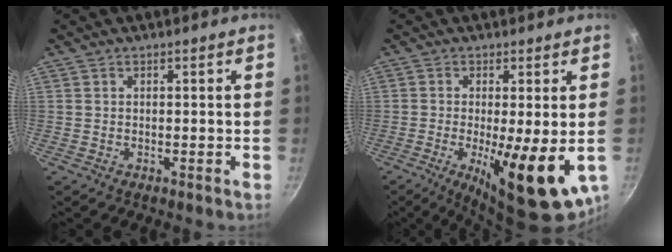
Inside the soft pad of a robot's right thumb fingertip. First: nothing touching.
{"total": 14.1, "force": [-2.7, 3.7, 13.4], "torque": [-0.196, -0.012, -0.032]}